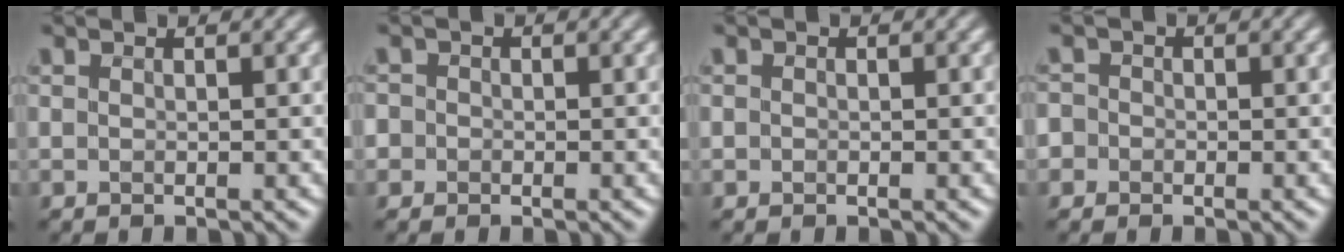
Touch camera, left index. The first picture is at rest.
{"total": 1.7, "force": [0.2, 1.6, 0.4], "torque": [0.012, 0.013, -0.019]}
{"total": 0.0}
{"total": 1.9, "force": [-0.3, 1.9, 0.4], "torque": [0.011, 0.018, -0.031]}